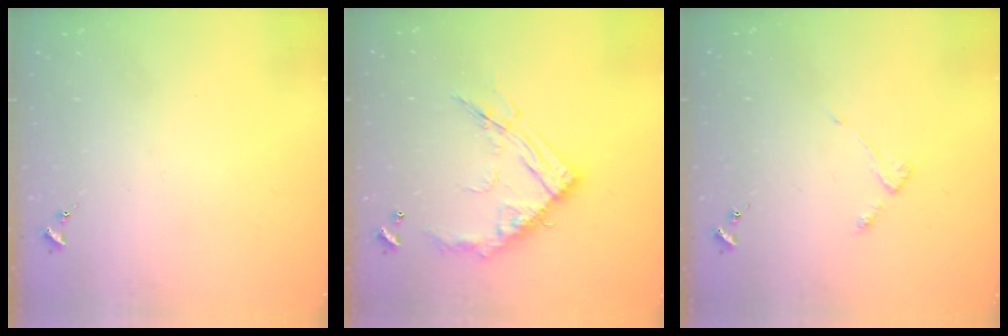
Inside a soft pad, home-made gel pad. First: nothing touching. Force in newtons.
{"total": 17.2, "press": 17.1, "slide": 1.4}
{"total": 2.8, "press": 2.7, "slide": 0.5}